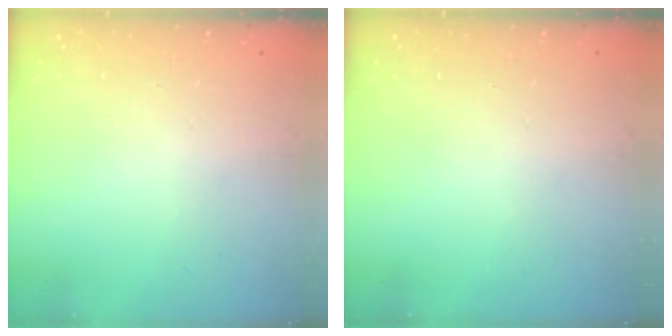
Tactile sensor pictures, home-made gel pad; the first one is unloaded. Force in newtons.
{"total": 0.0}